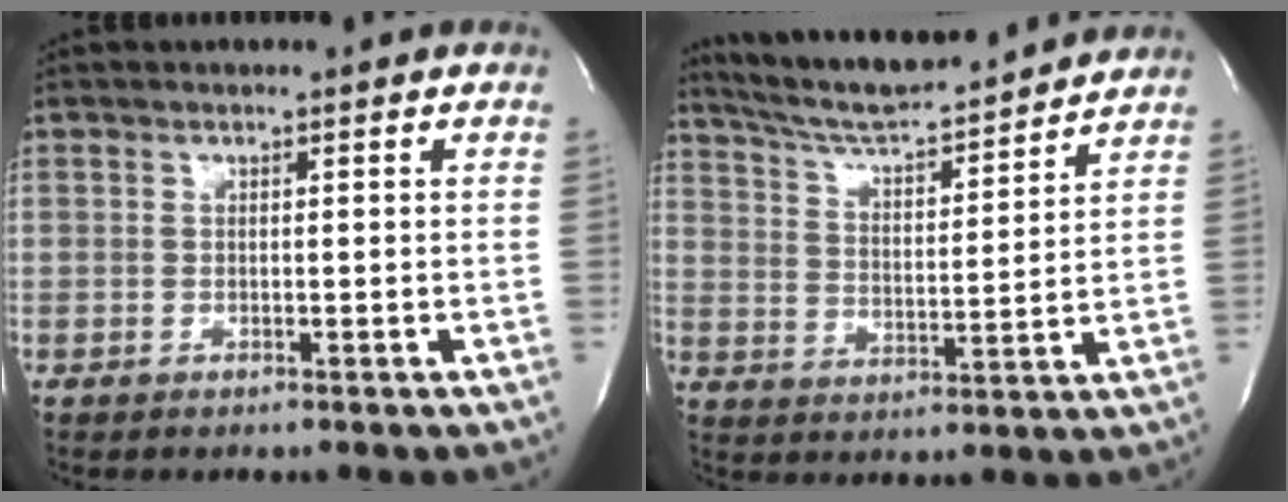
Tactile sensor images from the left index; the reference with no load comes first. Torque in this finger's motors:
{"motor_torque": [-0.06, -0.02, 0.38, 0.11]}